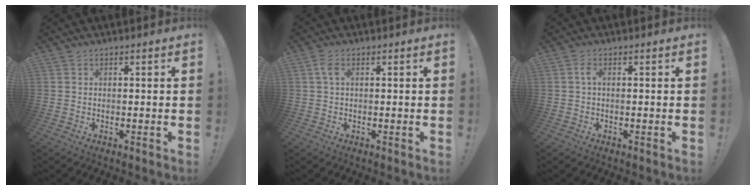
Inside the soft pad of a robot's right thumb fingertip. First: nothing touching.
{"total": 3.2, "force": [0.8, 1.6, 2.6], "torque": [-0.058, 0.008, 0.016]}
{"total": 2.0, "force": [0.1, 0.5, 2.0], "torque": [-0.043, 0.006, 0.003]}